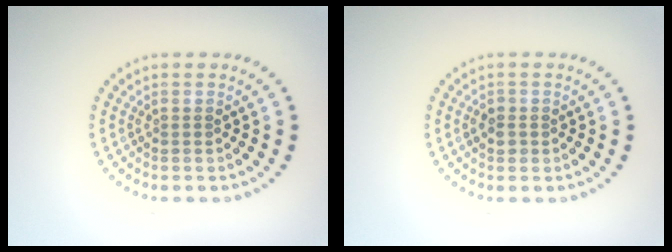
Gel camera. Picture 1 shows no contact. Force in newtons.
{"total": 1.2, "press": 1.1, "slide": 0.3}